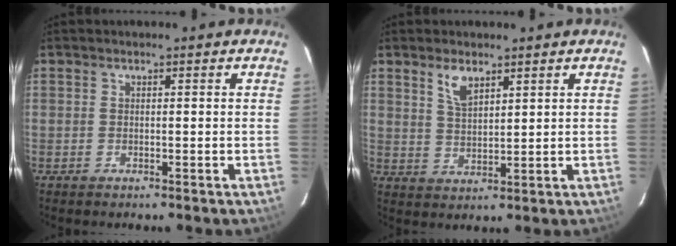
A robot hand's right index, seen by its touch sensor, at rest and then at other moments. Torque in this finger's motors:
{"motor_torque": [0.19, 0.17, 0.23, 0.04]}